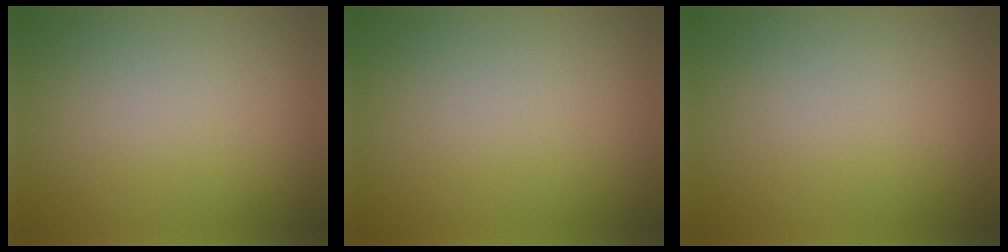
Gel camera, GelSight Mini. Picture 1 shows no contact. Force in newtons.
{"total": 0.0}
{"total": 0.0}